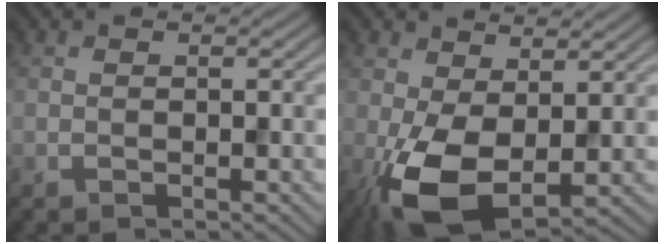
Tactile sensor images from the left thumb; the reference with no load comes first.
{"total": 8.2, "force": [-0.6, 4.4, 6.9], "torque": [-0.157, -0.008, -0.016]}